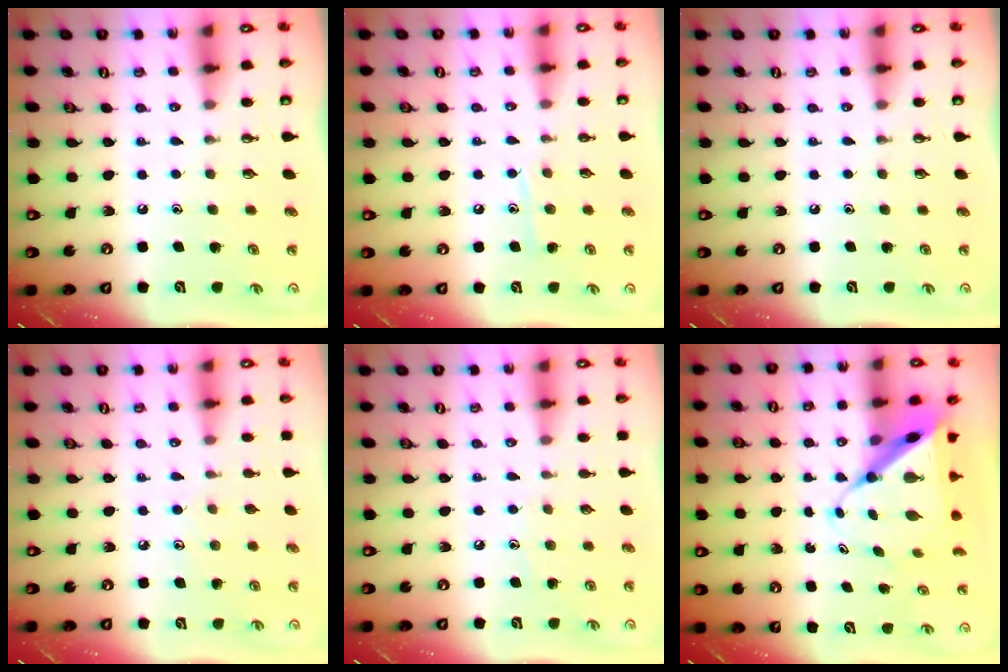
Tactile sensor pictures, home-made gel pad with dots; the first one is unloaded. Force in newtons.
{"total": 6.9, "press": 6.8, "slide": 0.8}
{"total": 0.0}
{"total": 5.3, "press": 5.3, "slide": 0.6}
{"total": 3.9, "press": 3.9, "slide": 0.4}
{"total": 10.1, "press": 10.1, "slide": 0.6}